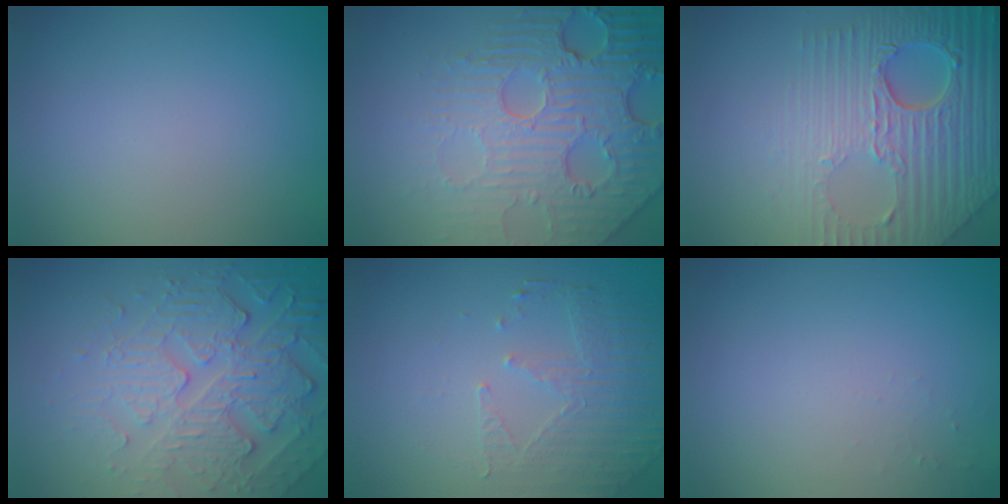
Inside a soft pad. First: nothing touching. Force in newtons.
{"total": 6.7, "press": 5.5, "slide": 3.8}
{"total": 9.1, "press": 6.2, "slide": 6.7}
{"total": 5.6, "press": 4.6, "slide": 3.2}
{"total": 2.2, "press": 1.8, "slide": 1.2}
{"total": 0.5, "press": 0.5, "slide": 0.1}